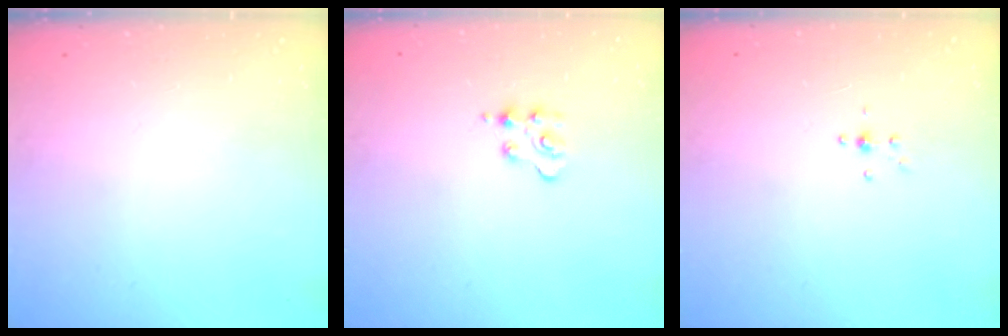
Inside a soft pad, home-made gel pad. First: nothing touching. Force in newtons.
{"total": 3.0, "press": 3.0, "slide": 0.4}
{"total": 3.6, "press": 3.5, "slide": 0.6}